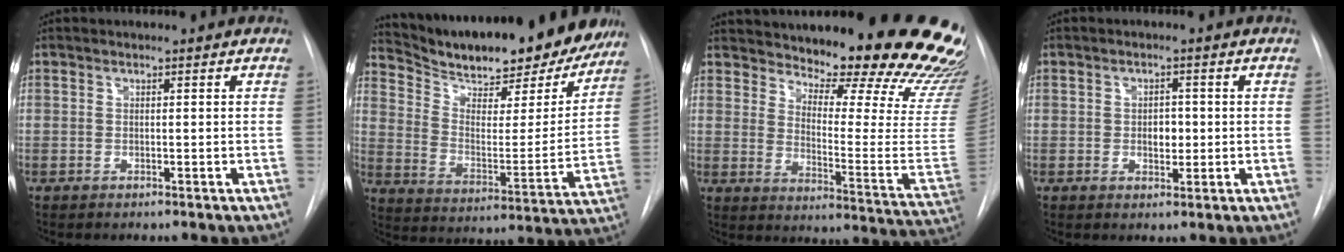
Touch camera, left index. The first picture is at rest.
{"total": 25.4, "force": [22.4, 6.2, 10.1], "torque": [-0.167, -0.025, 0.313]}
{"total": 27.4, "force": [23.2, 4.2, 14.0], "torque": [-0.188, -0.105, 0.282]}
{"total": 2.7, "force": [-0.1, 1.7, 2.0], "torque": [-0.027, 0.002, 0.001]}